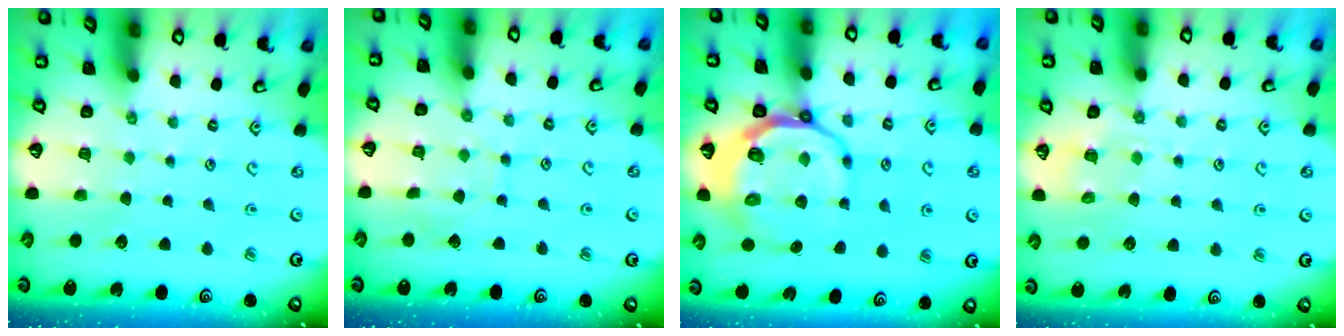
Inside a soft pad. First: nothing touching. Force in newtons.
{"total": 5.2, "press": 5.2, "slide": 0.5}
{"total": 10.1, "press": 9.4, "slide": 3.6}
{"total": 4.8, "press": 4.8, "slide": 0.7}